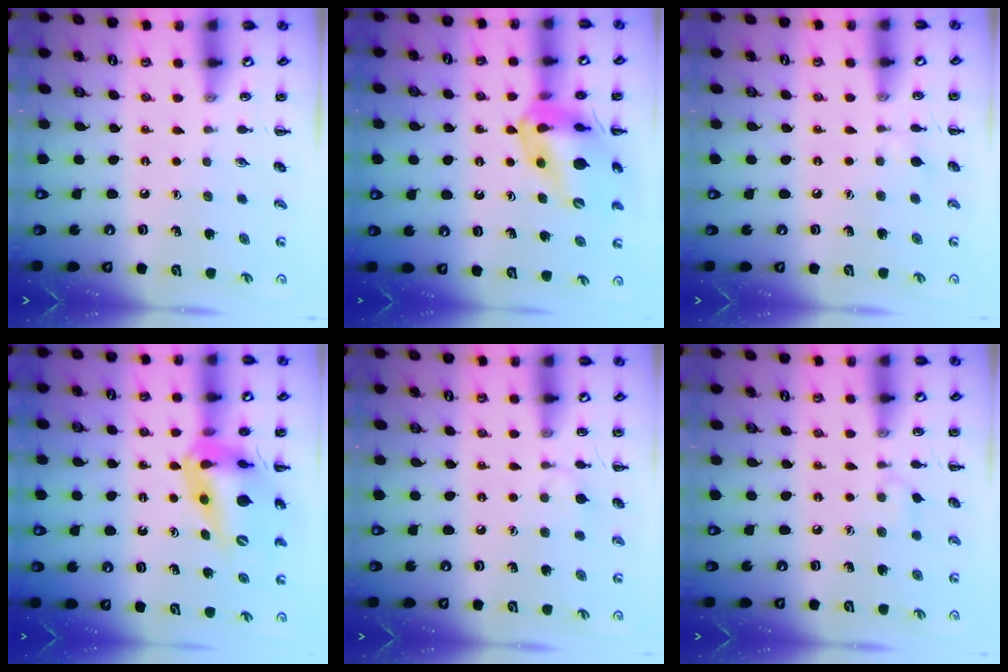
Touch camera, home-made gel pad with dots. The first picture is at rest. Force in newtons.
{"total": 17.9, "press": 17.7, "slide": 3.1}
{"total": 3.9, "press": 3.6, "slide": 1.4}
{"total": 17.9, "press": 17.2, "slide": 4.7}
{"total": 5.9, "press": 5.7, "slide": 1.8}
{"total": 4.3, "press": 4.0, "slide": 1.7}